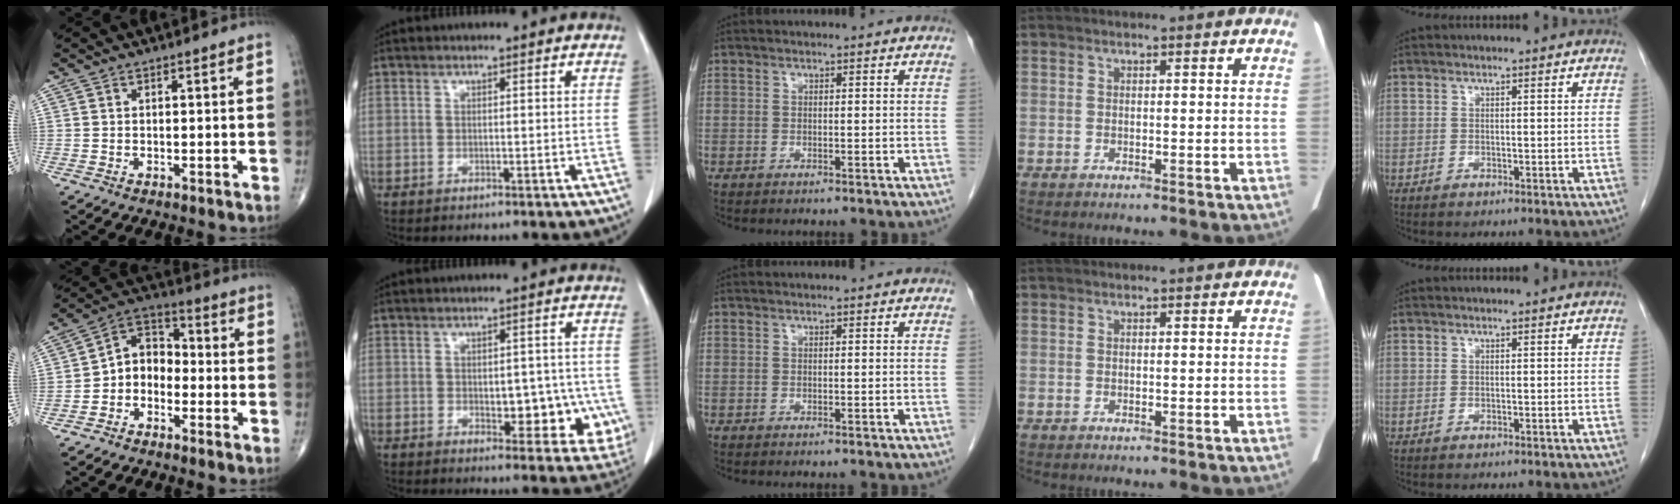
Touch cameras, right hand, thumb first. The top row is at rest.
{"thumb": {"total": 7.5, "force": [-2.2, 5.8, 4.2], "torque": [-0.041, 0.038, -0.061]}, "index": {"total": 9.4, "force": [-1.9, 5.2, 7.6], "torque": [-0.074, 0.007, -0.013]}}